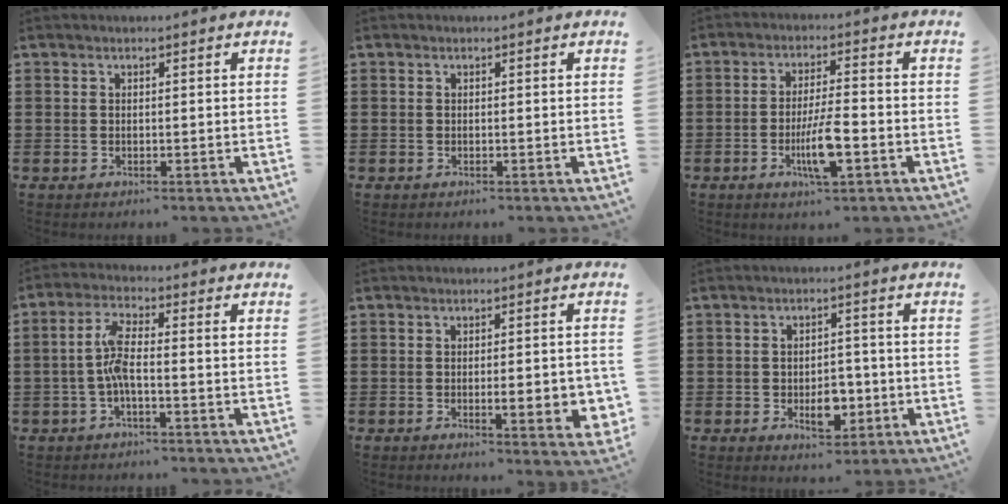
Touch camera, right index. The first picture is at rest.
{"total": 0.0}
{"total": 6.8, "force": [-2.4, 1.2, 6.3], "torque": [-0.121, -0.010, -0.044]}
{"total": 5.7, "force": [-0.7, 1.6, 5.5], "torque": [-0.120, 0.002, -0.022]}
{"total": 5.5, "force": [-1.1, 1.3, 5.2], "torque": [-0.066, -0.009, -0.017]}
{"total": 5.6, "force": [-1.6, 3.3, 4.2], "torque": [-0.056, 0.003, -0.029]}